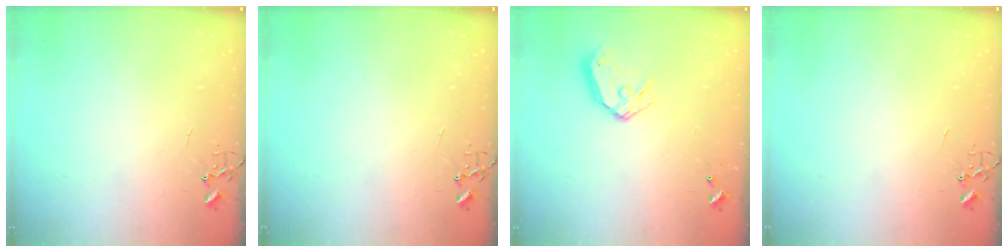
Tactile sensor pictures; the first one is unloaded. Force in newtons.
{"total": 0.0}
{"total": 11.2, "press": 11.0, "slide": 1.8}
{"total": 0.0}